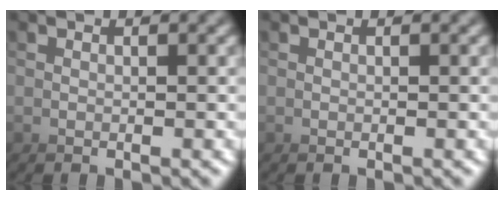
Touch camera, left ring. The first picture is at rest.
{"total": 0.0}